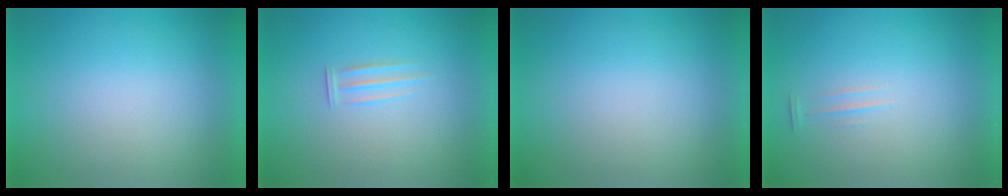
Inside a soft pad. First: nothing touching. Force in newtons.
{"total": 1.6}
{"total": 0.0}
{"total": 1.3}